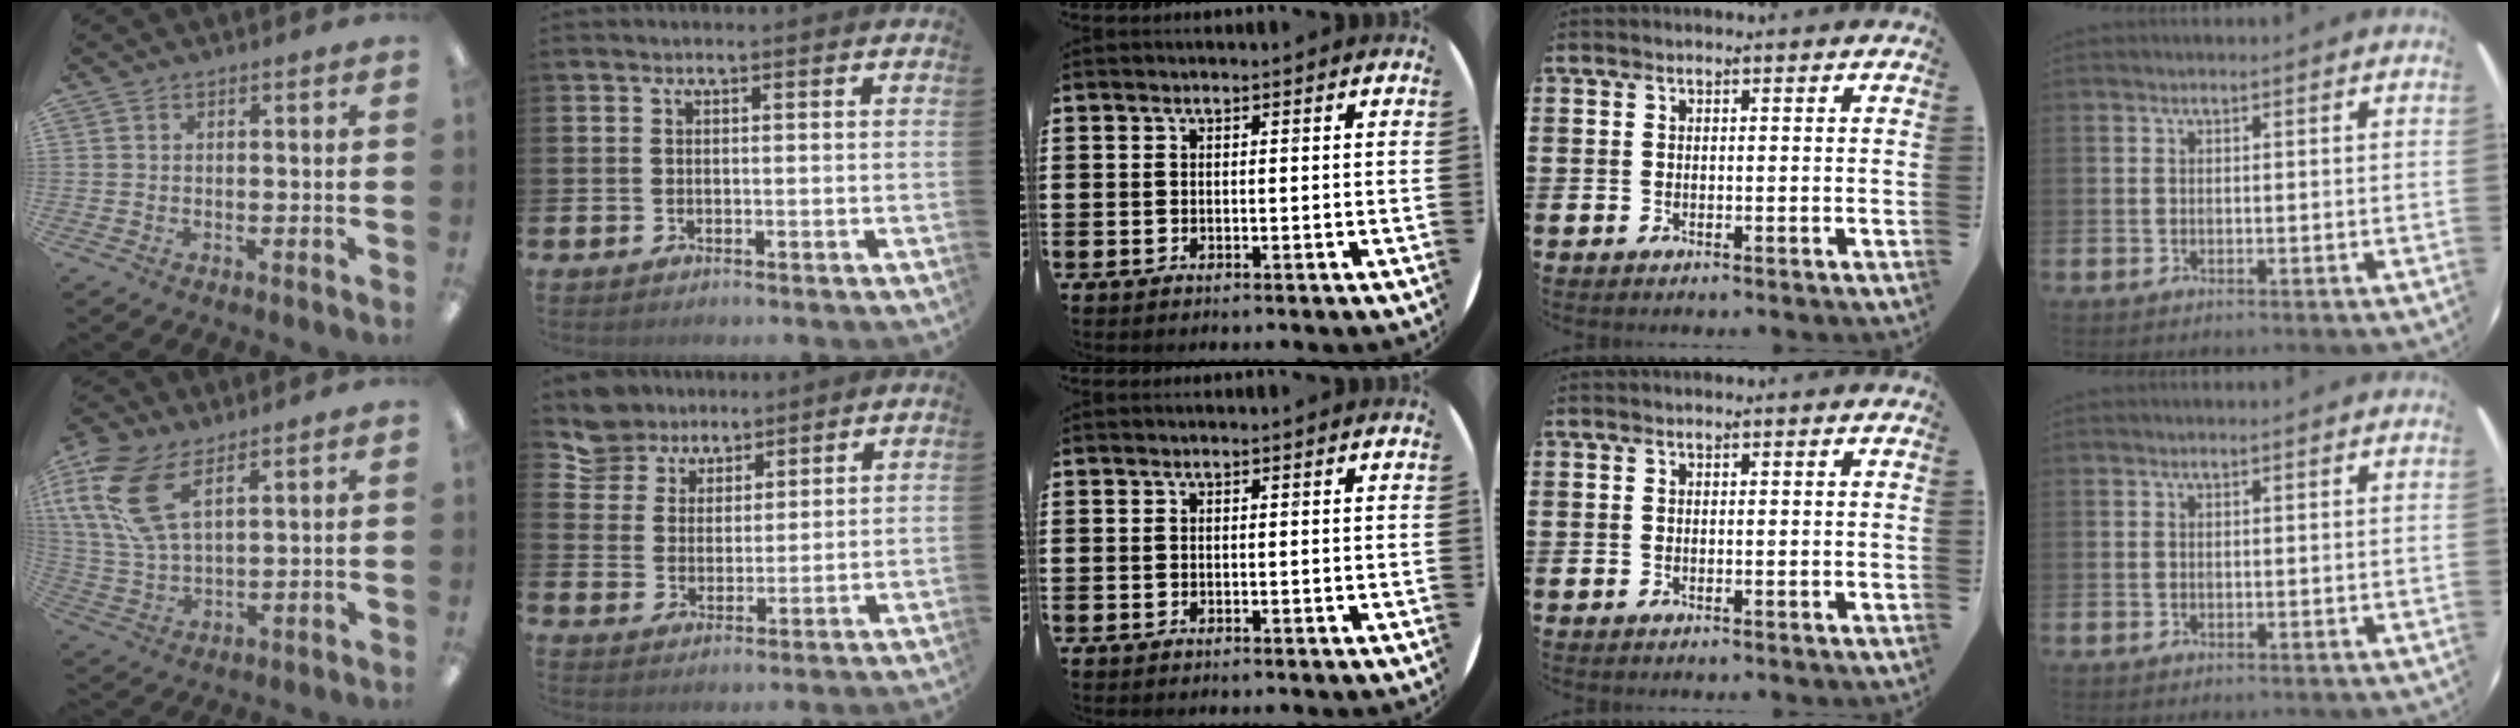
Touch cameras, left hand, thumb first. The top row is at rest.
{"thumb": {"total": 16.0, "force": [8.2, 7.1, 11.7], "torque": [-0.267, -0.027, 0.146]}, "index": {"total": 6.5, "force": [6.0, 2.4, -0.8], "torque": [-0.024, -0.035, 0.111]}}